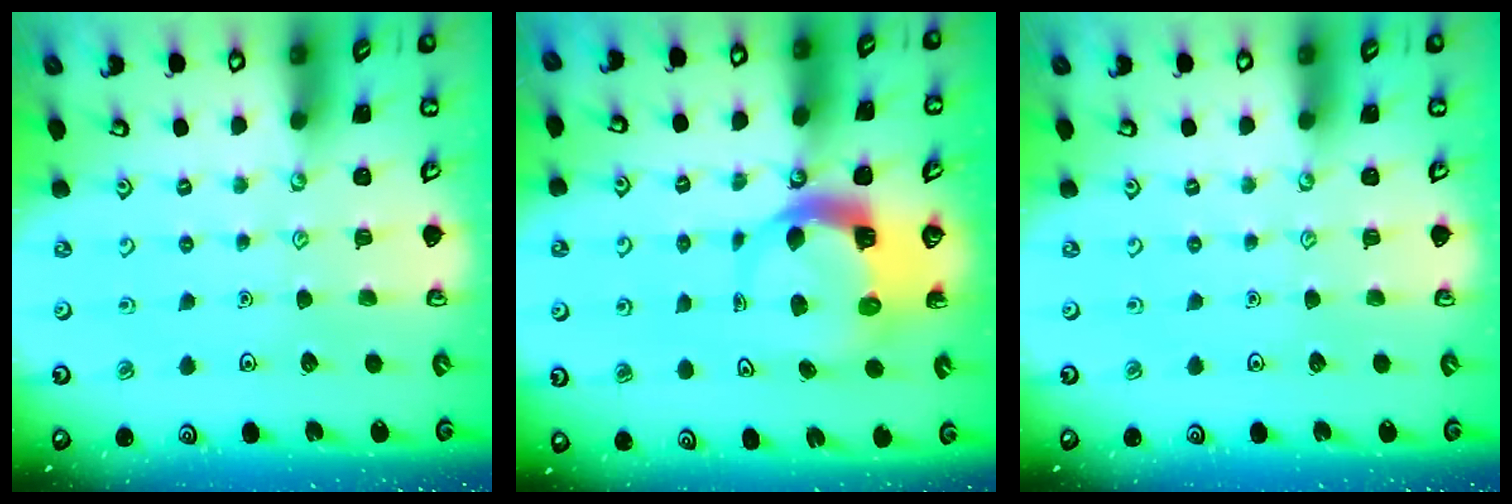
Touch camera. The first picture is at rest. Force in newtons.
{"total": 6.0, "press": 5.9, "slide": 0.7}
{"total": 0.0}